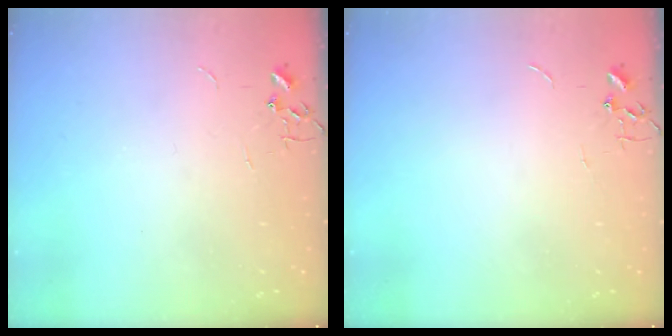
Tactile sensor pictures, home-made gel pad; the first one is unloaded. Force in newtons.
{"total": 0.0}